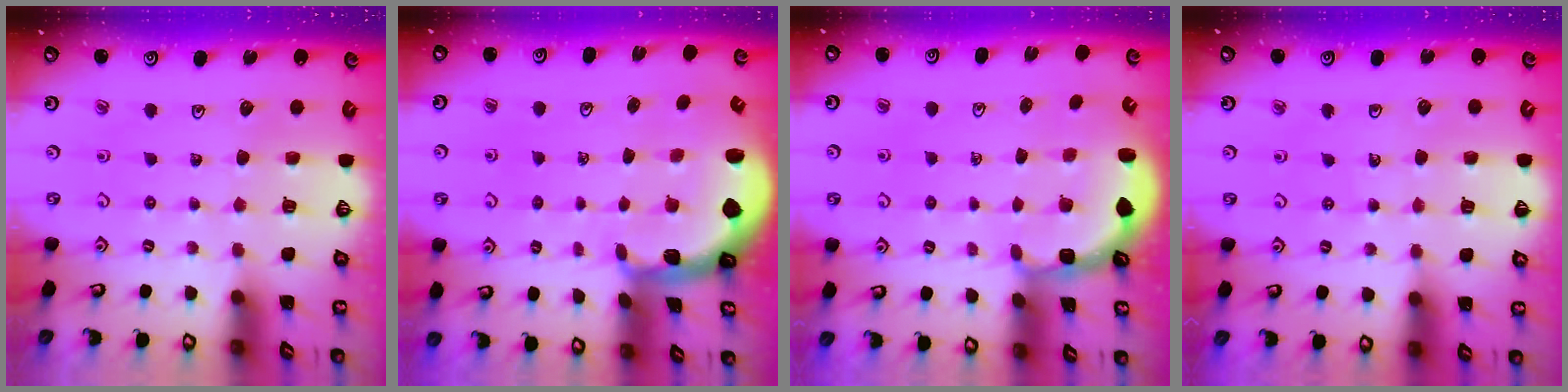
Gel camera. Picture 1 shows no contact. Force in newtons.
{"total": 1.7, "press": 1.6, "slide": 0.4}
{"total": 2.8, "press": 2.3, "slide": 1.7}
{"total": 4.7, "press": 4.4, "slide": 1.4}